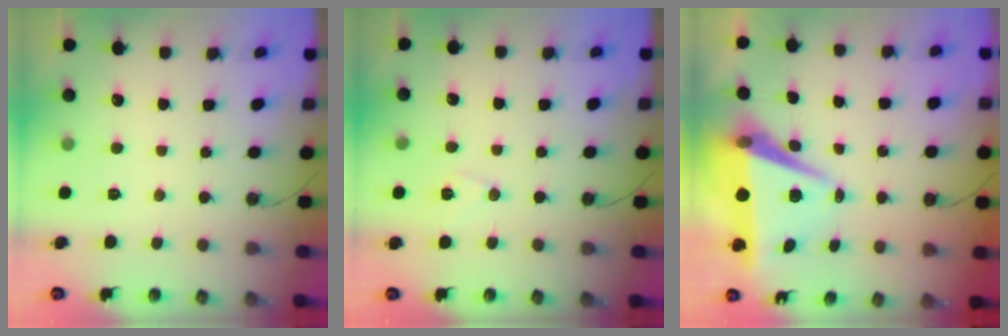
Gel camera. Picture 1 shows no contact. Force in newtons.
{"total": 6.8, "press": 6.1, "slide": 3.0}
{"total": 9.2, "press": 8.2, "slide": 4.2}